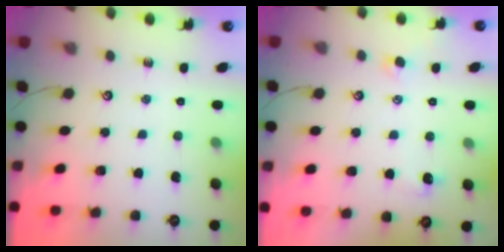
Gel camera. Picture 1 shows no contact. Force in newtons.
{"total": 0.6, "press": 0.2, "slide": 0.6}